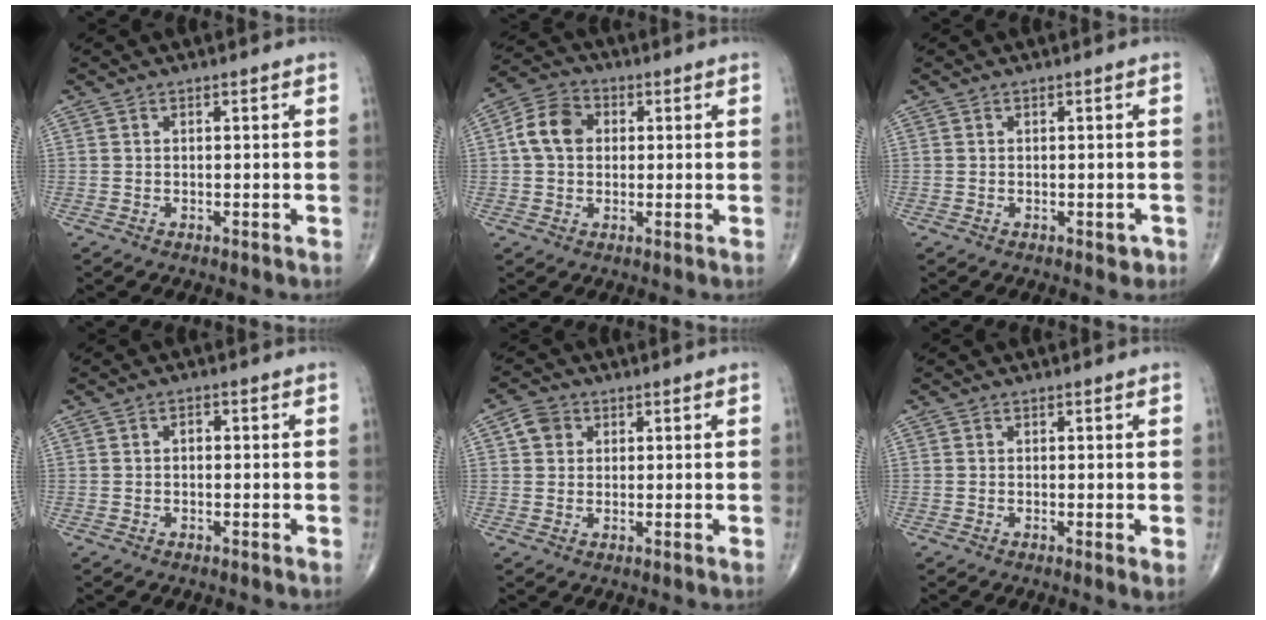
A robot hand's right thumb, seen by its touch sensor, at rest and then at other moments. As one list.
[{"total": 7.9, "force": [0.9, 6.1, 4.9], "torque": [-0.081, 0.018, 0.008]}, {"total": 1.5, "force": [-0.6, 1.0, 0.9], "torque": [-0.002, 0.001, -0.007]}, {"total": 1.2, "force": [0.0, 0.8, 0.9], "torque": [-0.007, 0.005, -0.005]}, {"total": 3.8, "force": [1.2, 3.2, 1.6], "torque": [-0.014, 0.003, 0.019]}, {"total": 1.6, "force": [-0.1, 0.3, 1.6], "torque": [-0.031, -0.007, -0.004]}]